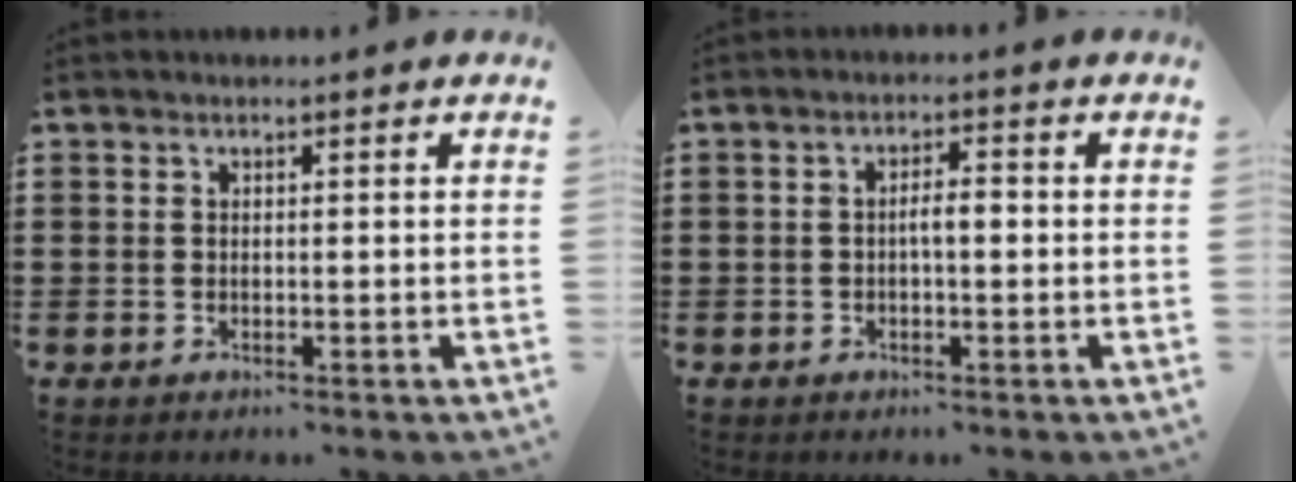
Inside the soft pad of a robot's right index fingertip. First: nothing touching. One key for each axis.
{"total": 2.6, "fx": -0.4, "fy": 0.7, "fz": 2.4, "tx": -0.044, "ty": 0.004, "tz": -0.008}